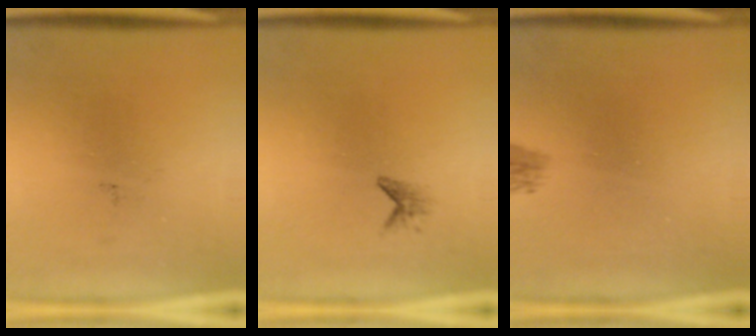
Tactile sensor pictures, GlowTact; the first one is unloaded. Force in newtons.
{"total": 1.0}
{"total": 1.3}